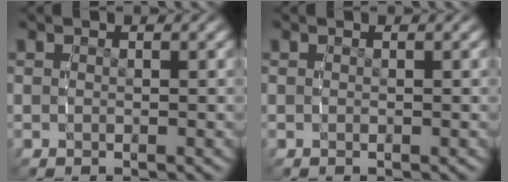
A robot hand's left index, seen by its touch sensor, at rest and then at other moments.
{"total": 0.0}